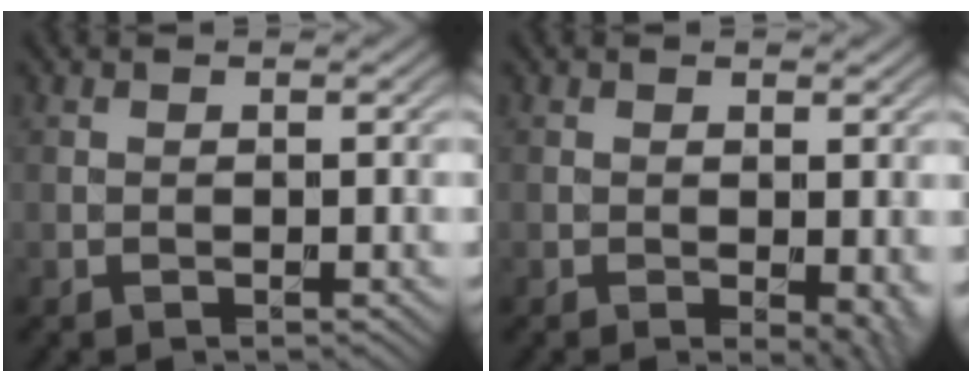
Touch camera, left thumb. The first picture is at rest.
{"total": 3.3, "force": [-0.8, 1.4, 2.9], "torque": [-0.035, -0.011, -0.007]}